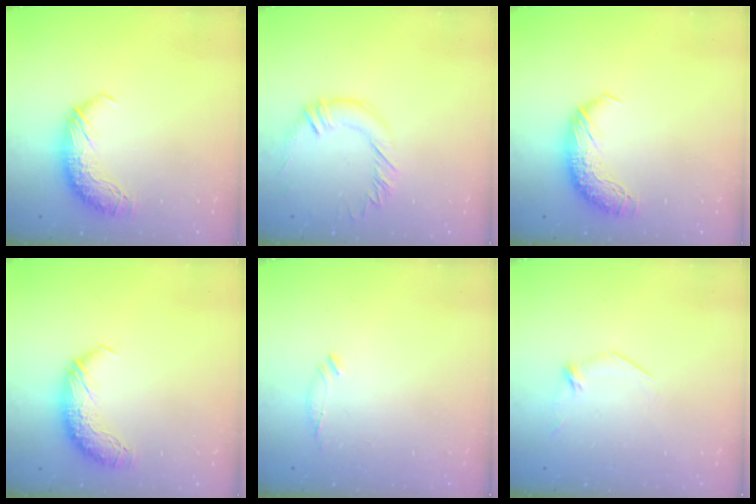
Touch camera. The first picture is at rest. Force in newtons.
{"total": 0.9, "press": 0.8, "slide": 0.4}
{"total": 0.0}
{"total": 0.0}
{"total": 5.6, "press": 5.5, "slide": 0.9}
{"total": 5.4, "press": 5.3, "slide": 1.4}